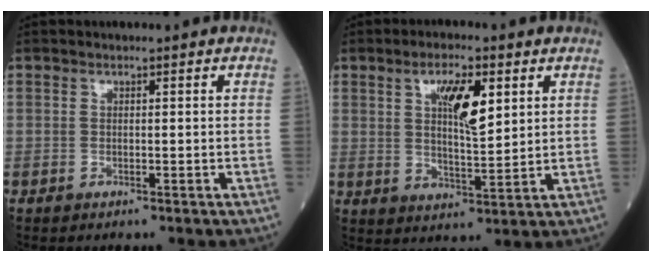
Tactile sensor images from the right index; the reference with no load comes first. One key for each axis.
{"total": 7.6, "fx": 3.0, "fy": 1.9, "fz": 6.8, "tx": -0.120, "ty": 0.001, "tz": 0.053}